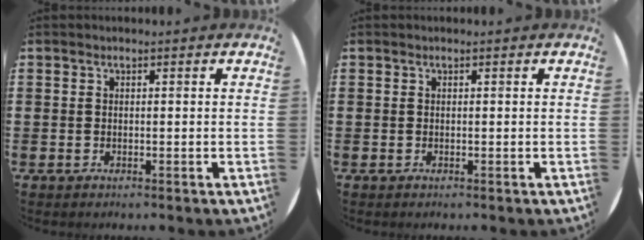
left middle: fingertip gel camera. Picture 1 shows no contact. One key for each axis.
{"total": 0.0}